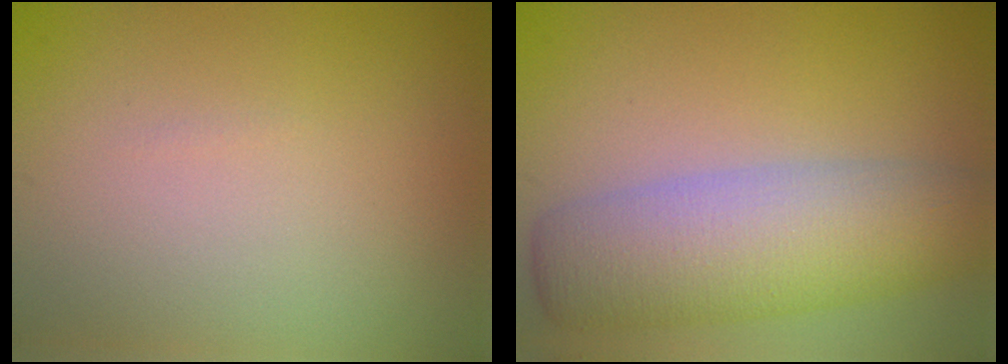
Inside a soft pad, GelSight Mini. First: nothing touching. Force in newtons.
{"total": 8.3, "press": 8.3, "slide": 0.2}